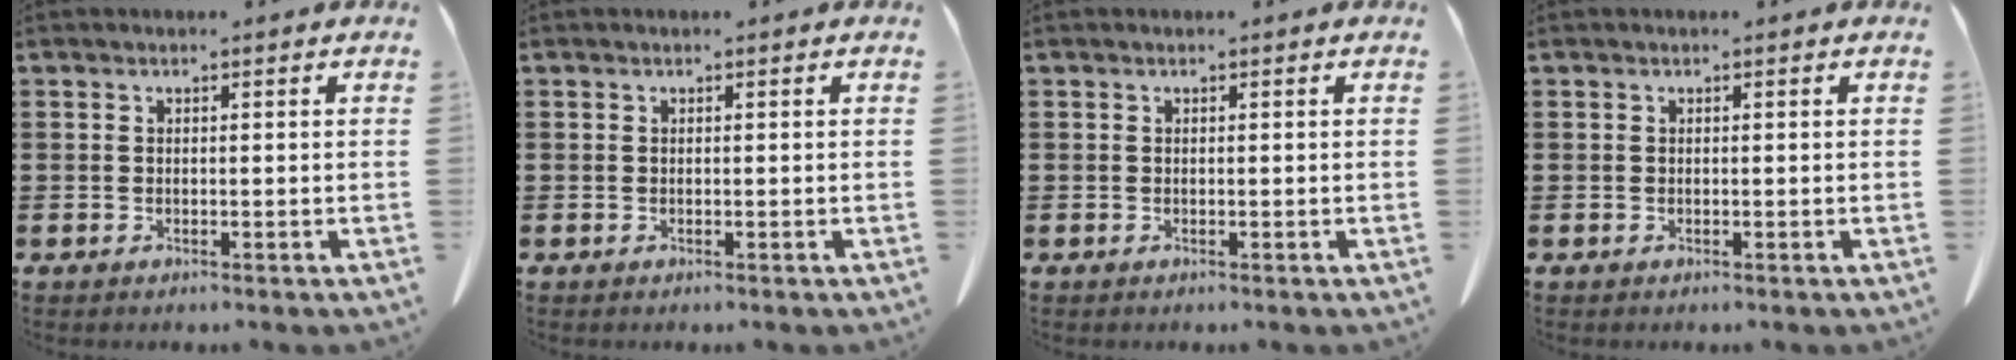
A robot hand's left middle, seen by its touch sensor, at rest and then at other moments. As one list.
[{"total": 0.0}, {"total": 0.0}, {"total": 0.0}]